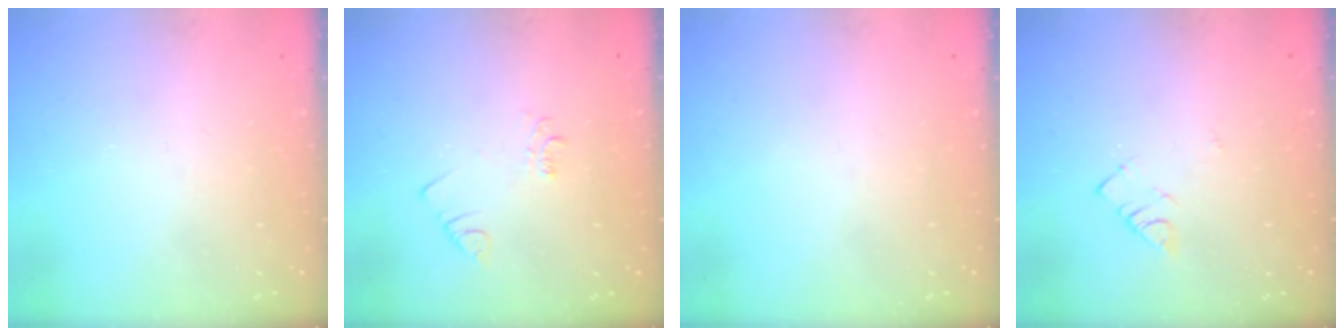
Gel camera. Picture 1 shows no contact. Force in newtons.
{"total": 3.3, "press": 3.3, "slide": 0.4}
{"total": 0.0}
{"total": 2.8, "press": 2.7, "slide": 0.4}